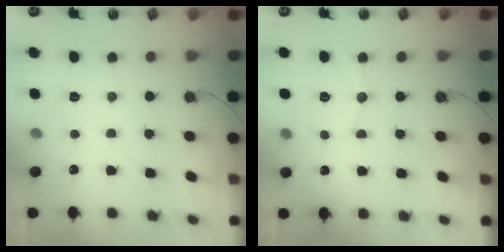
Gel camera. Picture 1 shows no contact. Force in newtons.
{"total": 6.3, "press": 6.2, "slide": 1.3}